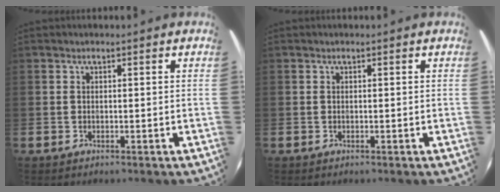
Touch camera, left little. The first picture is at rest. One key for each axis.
{"total": 0.0}